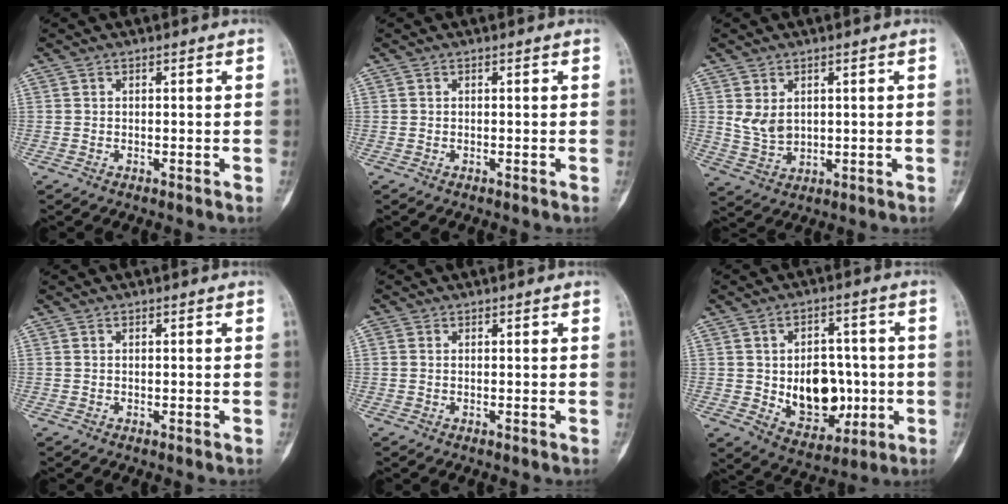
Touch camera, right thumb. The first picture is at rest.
{"total": 0.0}
{"total": 4.8, "force": [1.3, 3.5, 3.0], "torque": [-0.042, -0.011, 0.038]}
{"total": 0.0}
{"total": 0.7, "force": [0.3, 0.5, 0.4], "torque": [-0.010, 0.001, 0.004]}
{"total": 13.9, "force": [-1.4, 9.5, 10.0], "torque": [-0.096, 0.007, -0.004]}